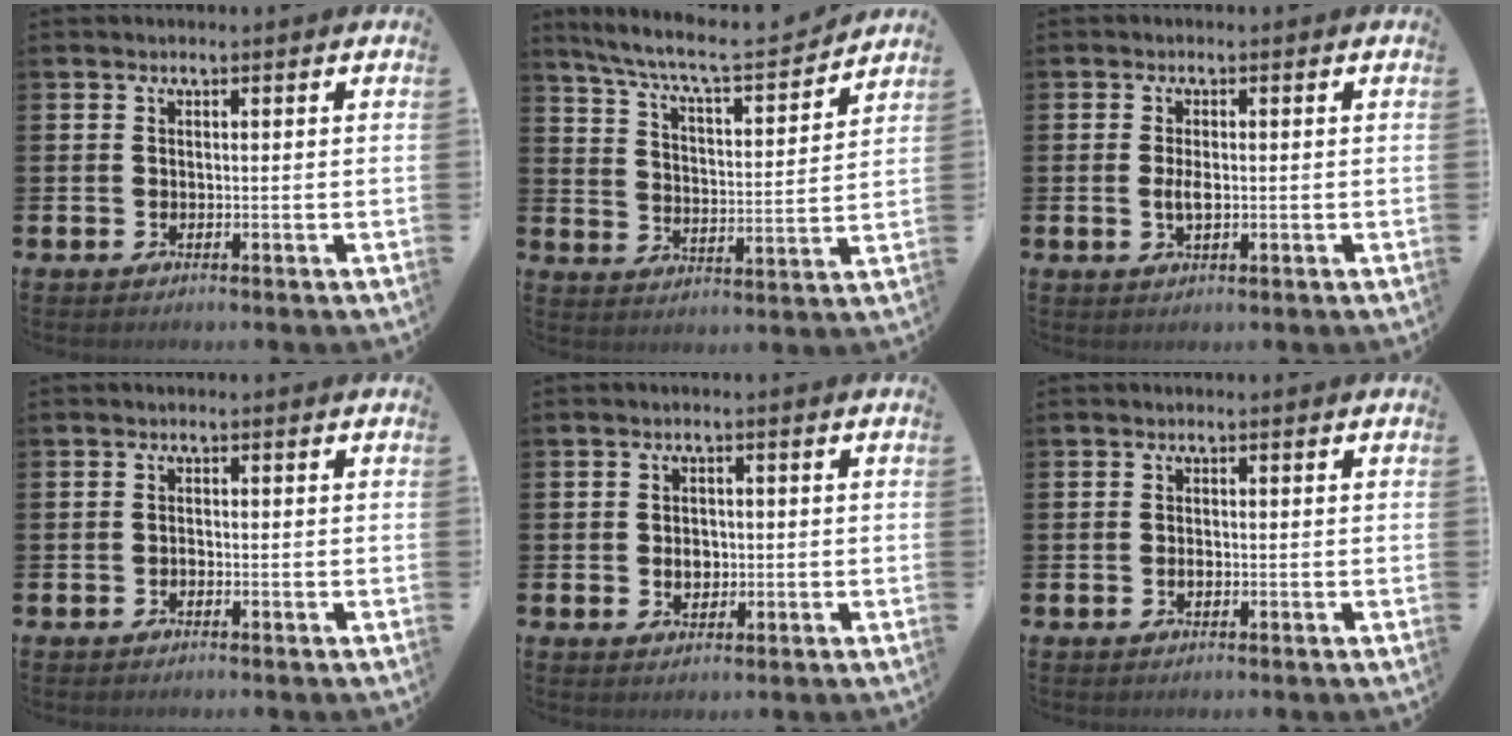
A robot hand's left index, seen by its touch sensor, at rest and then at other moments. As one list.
[{"total": 7.9, "force": [7.3, 0.9, 3.0], "torque": [-0.087, -0.051, 0.122]}, {"total": 2.3, "force": [-0.1, 1.1, 2.1], "torque": [-0.035, 0.000, -0.003]}, {"total": 0.6, "force": [-0.4, 0.3, 0.2], "torque": [-0.008, 0.000, -0.008]}, {"total": 2.4, "force": [-0.2, 2.0, 1.4], "torque": [-0.010, -0.002, -0.010]}, {"total": 0.9, "force": [-0.2, 0.5, 0.7], "torque": [-0.016, 0.003, -0.004]}]